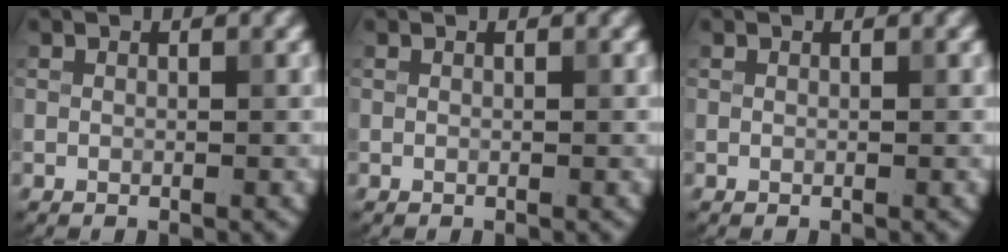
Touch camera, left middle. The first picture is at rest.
{"total": 0.0}
{"total": 0.0}